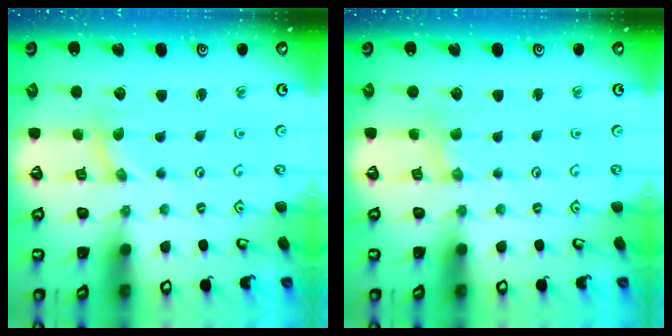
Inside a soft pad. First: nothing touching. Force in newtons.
{"total": 0.7, "press": 0.7, "slide": 0.2}